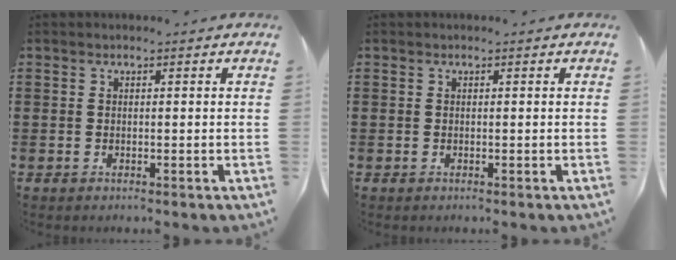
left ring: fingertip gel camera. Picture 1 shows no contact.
{"total": 0.0}